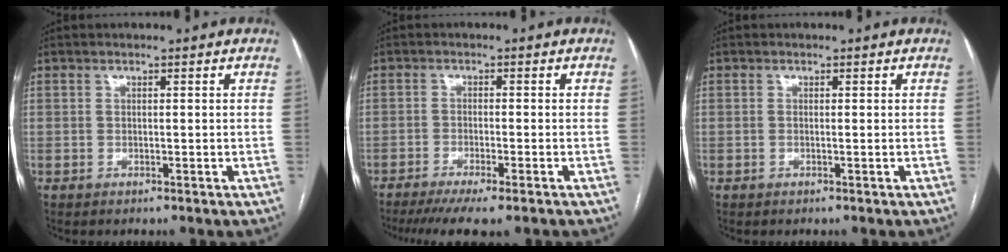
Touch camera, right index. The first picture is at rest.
{"total": 8.6, "force": [-6.7, 0.7, 5.4], "torque": [-0.077, -0.017, -0.103]}
{"total": 0.0}